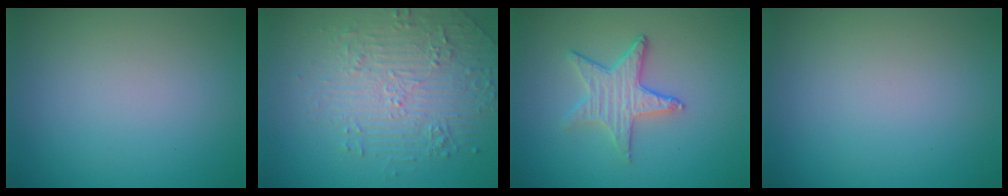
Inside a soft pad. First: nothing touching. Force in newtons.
{"total": 4.9, "press": 3.9, "slide": 3.0}
{"total": 3.2, "press": 3.0, "slide": 1.2}
{"total": 0.0}